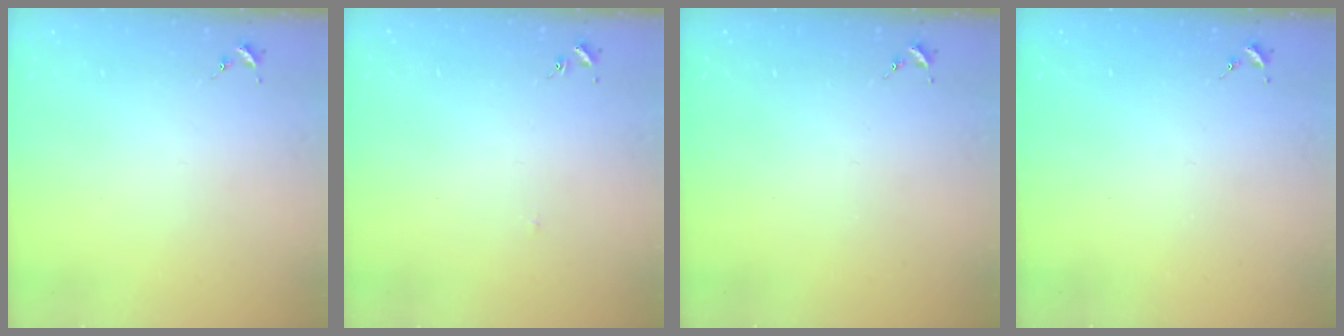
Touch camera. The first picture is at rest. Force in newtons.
{"total": 1.4, "press": 1.3, "slide": 0.3}
{"total": 0.0}
{"total": 0.7, "press": 0.7, "slide": 0.0}